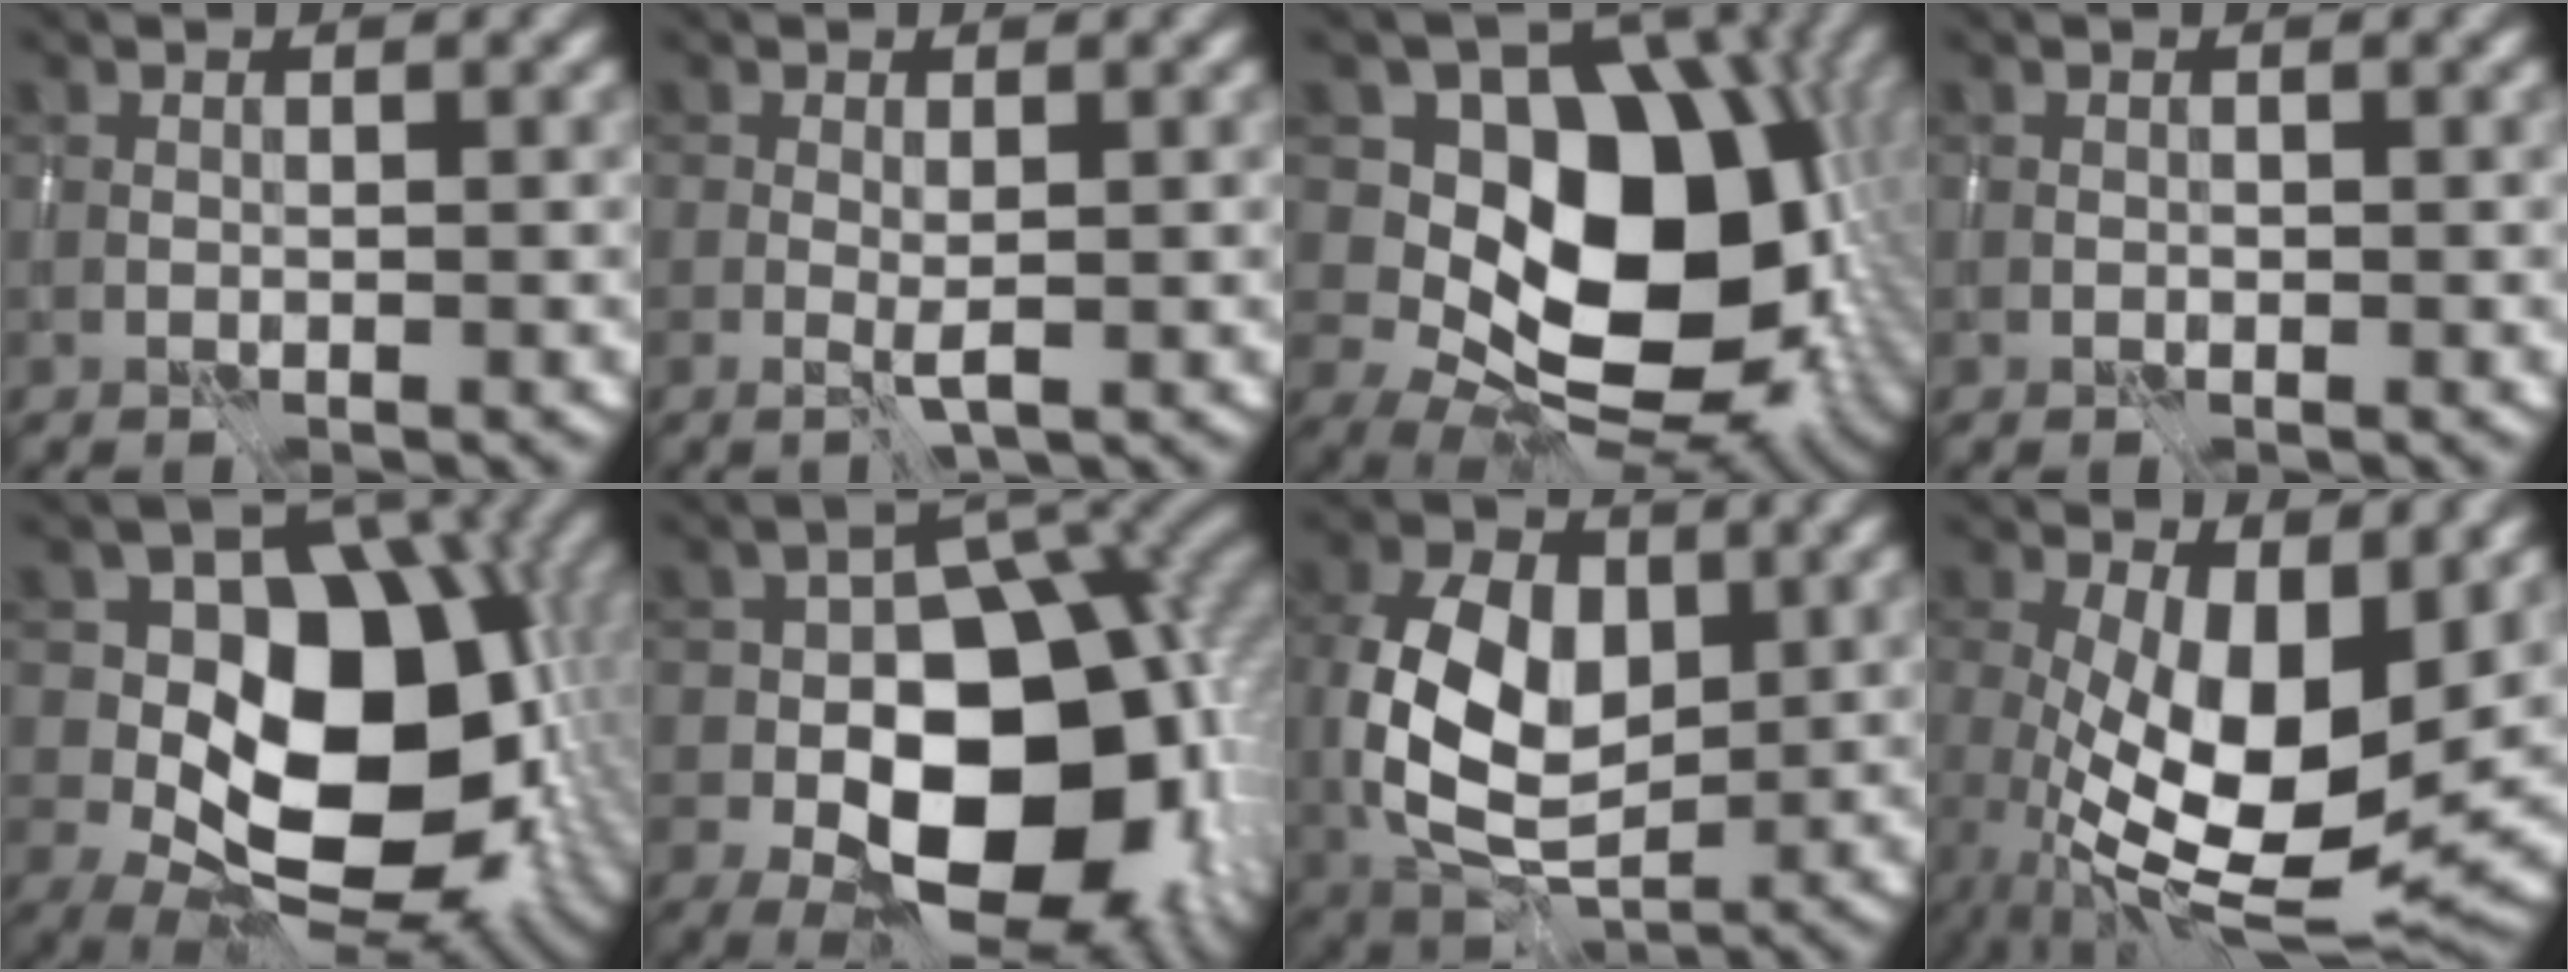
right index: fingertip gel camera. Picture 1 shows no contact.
{"total": 0.9, "force": [-0.1, 0.0, 0.9], "torque": [-0.017, -0.004, -0.003]}
{"total": 14.4, "force": [0.0, 10.3, 10.1], "torque": [-0.113, -0.014, -0.002]}
{"total": 0.0}
{"total": 13.4, "force": [-1.0, 9.3, 9.5], "torque": [-0.105, -0.005, -0.025]}
{"total": 15.2, "force": [-3.6, 9.9, 11.0], "torque": [-0.124, -0.013, -0.055]}
{"total": 9.0, "force": [0.4, 6.0, 6.7], "torque": [-0.135, 0.000, 0.002]}
{"total": 10.7, "force": [0.0, 4.9, 9.5], "torque": [-0.167, -0.022, 0.004]}